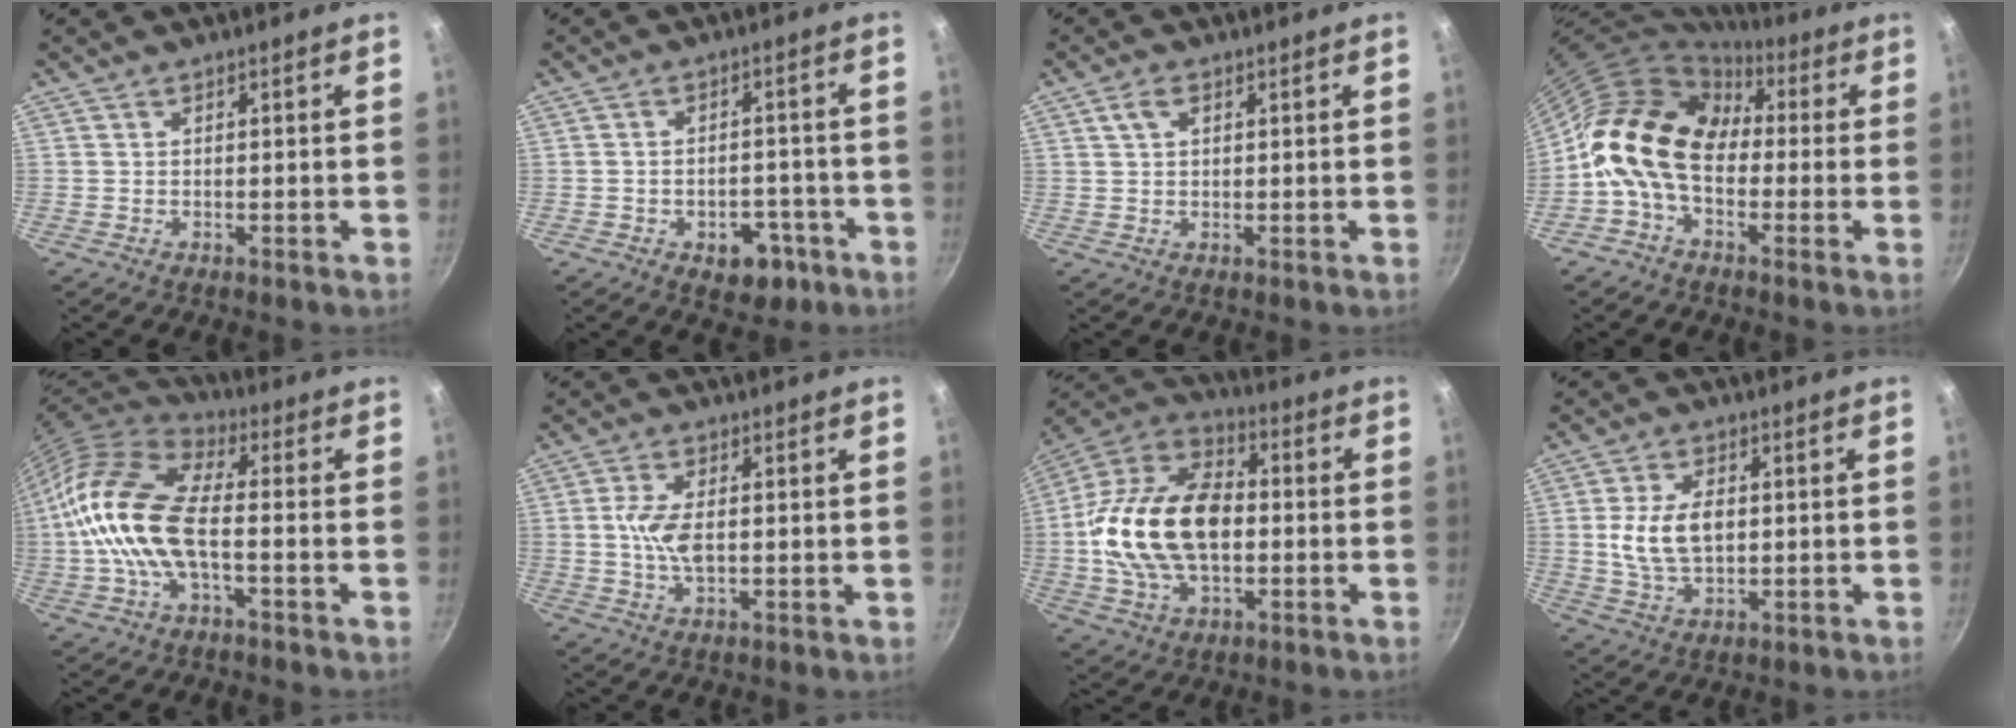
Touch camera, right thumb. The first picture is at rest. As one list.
[{"total": 7.5, "force": [-3.5, 4.8, 4.6], "torque": [-0.029, 0.023, -0.039]}, {"total": 3.0, "force": [1.3, 1.9, 2.0], "torque": [-0.028, 0.003, 0.023]}, {"total": 15.0, "force": [0.2, 10.7, 10.5], "torque": [-0.150, 0.036, -0.021]}, {"total": 17.6, "force": [-1.7, 8.6, 15.2], "torque": [-0.288, 0.033, -0.050]}, {"total": 6.4, "force": [0.4, 3.1, 5.6], "torque": [-0.113, 0.001, 0.005]}, {"total": 23.0, "force": [-0.9, 14.7, 17.6], "torque": [-0.304, 0.036, -0.023]}, {"total": 9.4, "force": [0.7, 5.7, 7.5], "torque": [-0.132, 0.000, 0.014]}]